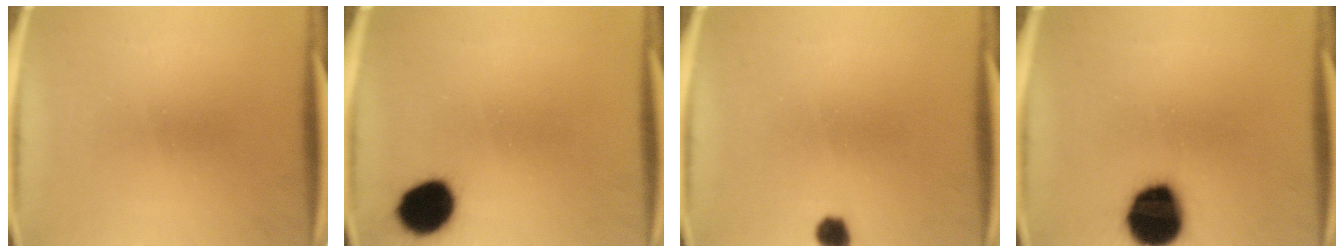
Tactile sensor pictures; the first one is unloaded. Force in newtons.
{"total": 11.1}
{"total": 2.6}
{"total": 15.9}